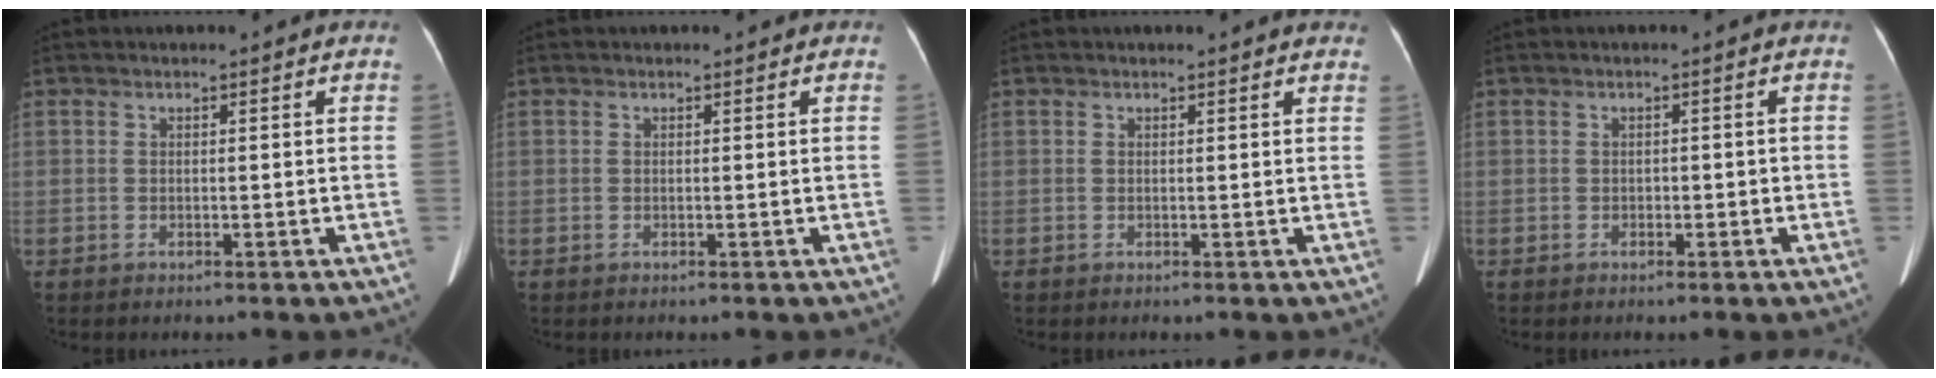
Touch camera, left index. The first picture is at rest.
{"total": 0.0}
{"total": 4.1, "force": [3.8, 0.9, 1.3], "torque": [-0.013, 0.010, 0.026]}
{"total": 0.8, "force": [-0.5, 0.6, 0.3], "torque": [-0.003, 0.001, -0.006]}